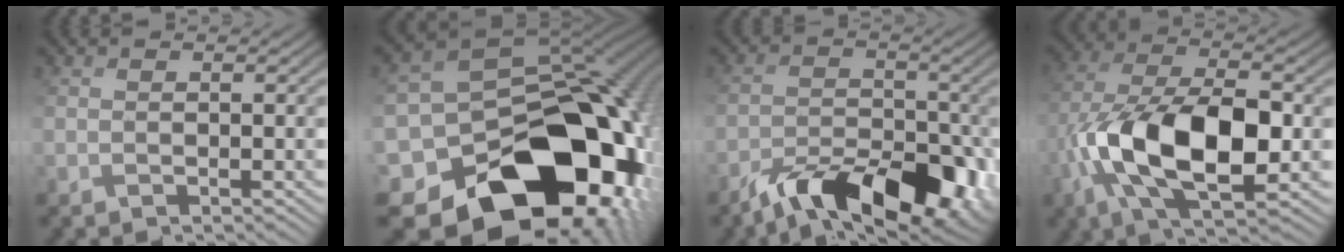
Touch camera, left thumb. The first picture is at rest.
{"total": 20.5, "force": [-9.9, 14.5, 10.8], "torque": [-0.195, -0.035, -0.139]}
{"total": 11.6, "force": [-7.9, 4.8, 7.1], "torque": [-0.107, -0.012, -0.129]}
{"total": 14.4, "force": [-3.6, 6.8, 12.2], "torque": [-0.246, -0.014, -0.074]}